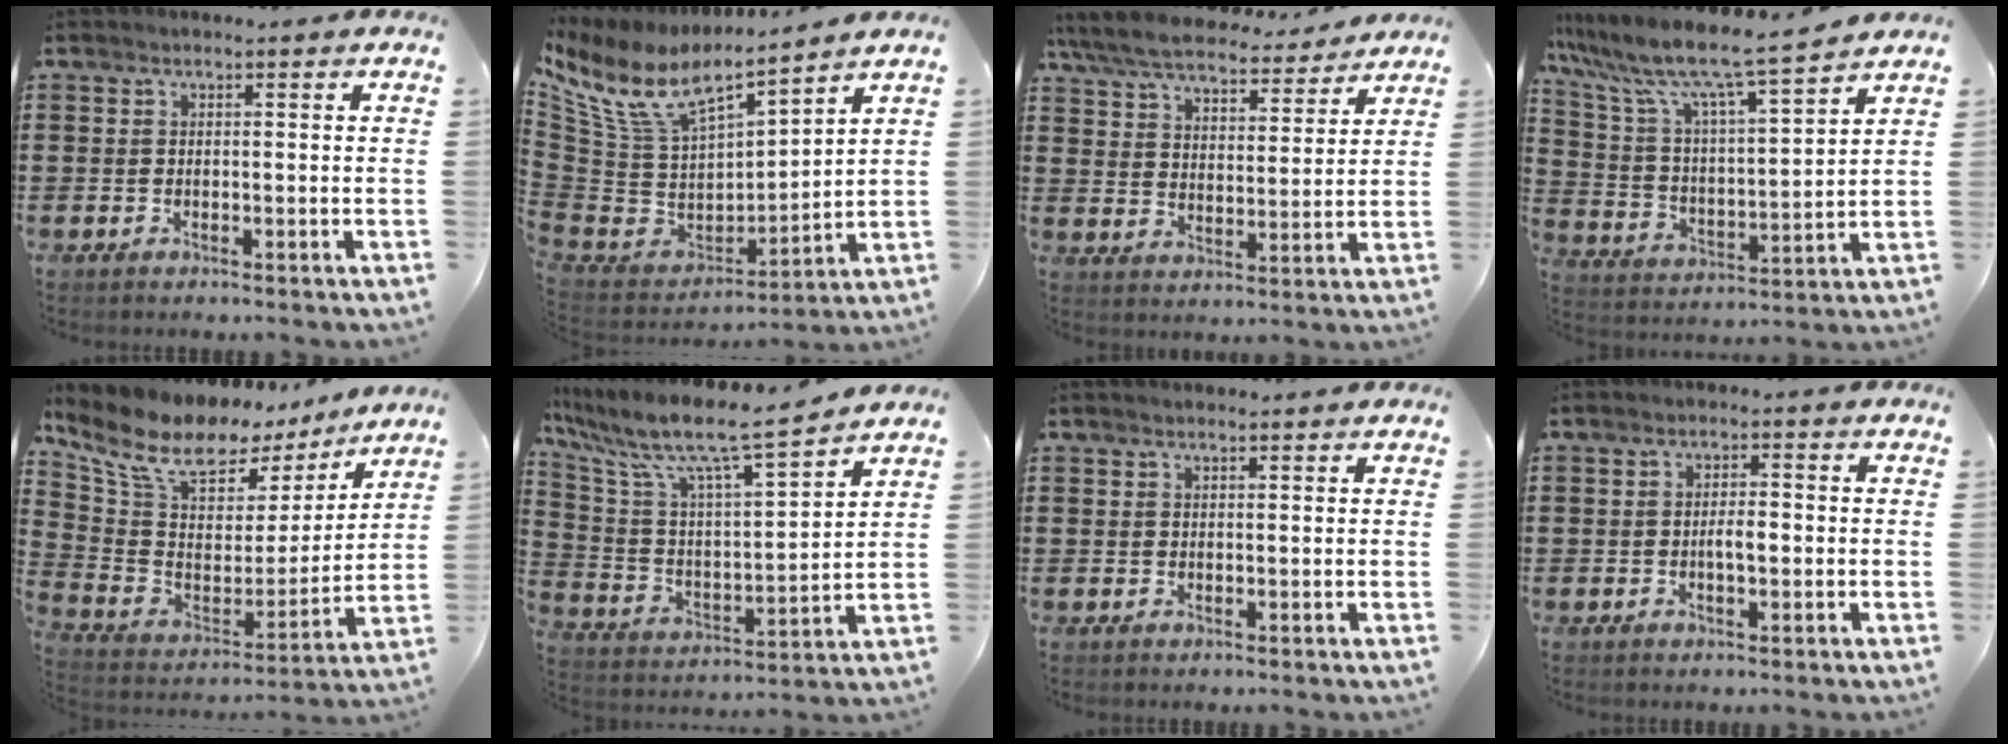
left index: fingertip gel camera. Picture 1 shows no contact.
{"total": 10.1, "force": [6.9, 3.9, 6.2], "torque": [-0.163, -0.047, 0.120]}
{"total": 7.2, "force": [6.8, 0.9, 2.2], "torque": [-0.074, -0.038, 0.119]}
{"total": 8.5, "force": [7.4, 0.1, 4.2], "torque": [-0.115, -0.054, 0.120]}
{"total": 11.8, "force": [9.3, 5.0, 5.4], "torque": [-0.148, -0.056, 0.164]}
{"total": 9.7, "force": [7.9, 0.9, 5.6], "torque": [-0.143, -0.059, 0.126]}
{"total": 0.7, "force": [0.5, 0.1, 0.4], "torque": [-0.008, 0.001, 0.010]}
{"total": 2.8, "force": [-0.3, 0.8, 2.6], "torque": [-0.048, 0.002, -0.006]}